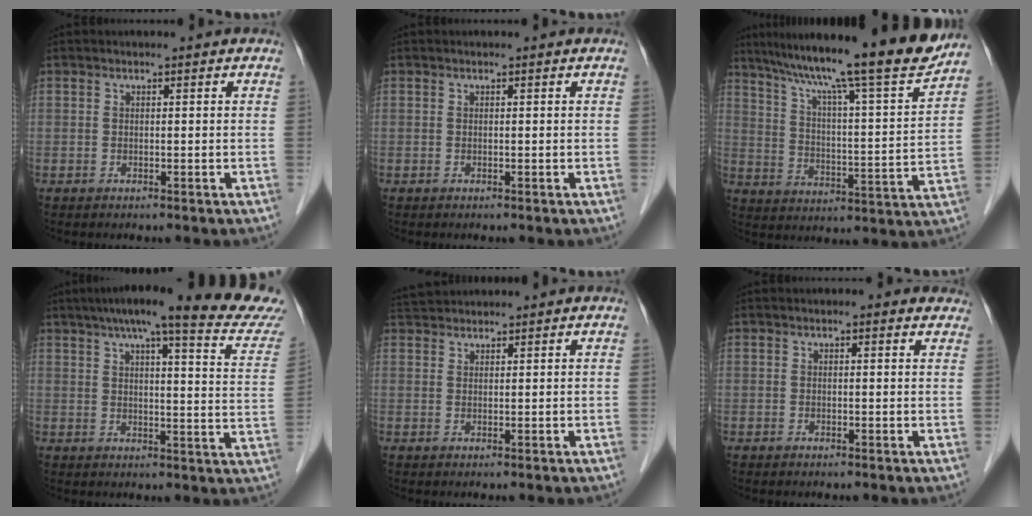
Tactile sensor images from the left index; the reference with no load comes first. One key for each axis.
{"total": 0.0}
{"total": 21.6, "fx": 18.2, "fy": -0.3, "fz": 11.7, "tx": -0.189, "ty": -0.018, "tz": 0.265}
{"total": 22.6, "fx": 19.6, "fy": 0.8, "fz": 11.2, "tx": -0.152, "ty": -0.031, "tz": 0.231}
{"total": 3.6, "fx": 3.6, "fy": 0.4, "fz": 0.6, "tx": -0.017, "ty": 0.030, "tz": 0.070}
{"total": 2.1, "fx": 1.5, "fy": 0.9, "fz": 1.1, "tx": -0.008, "ty": 0.008, "tz": 0.008}